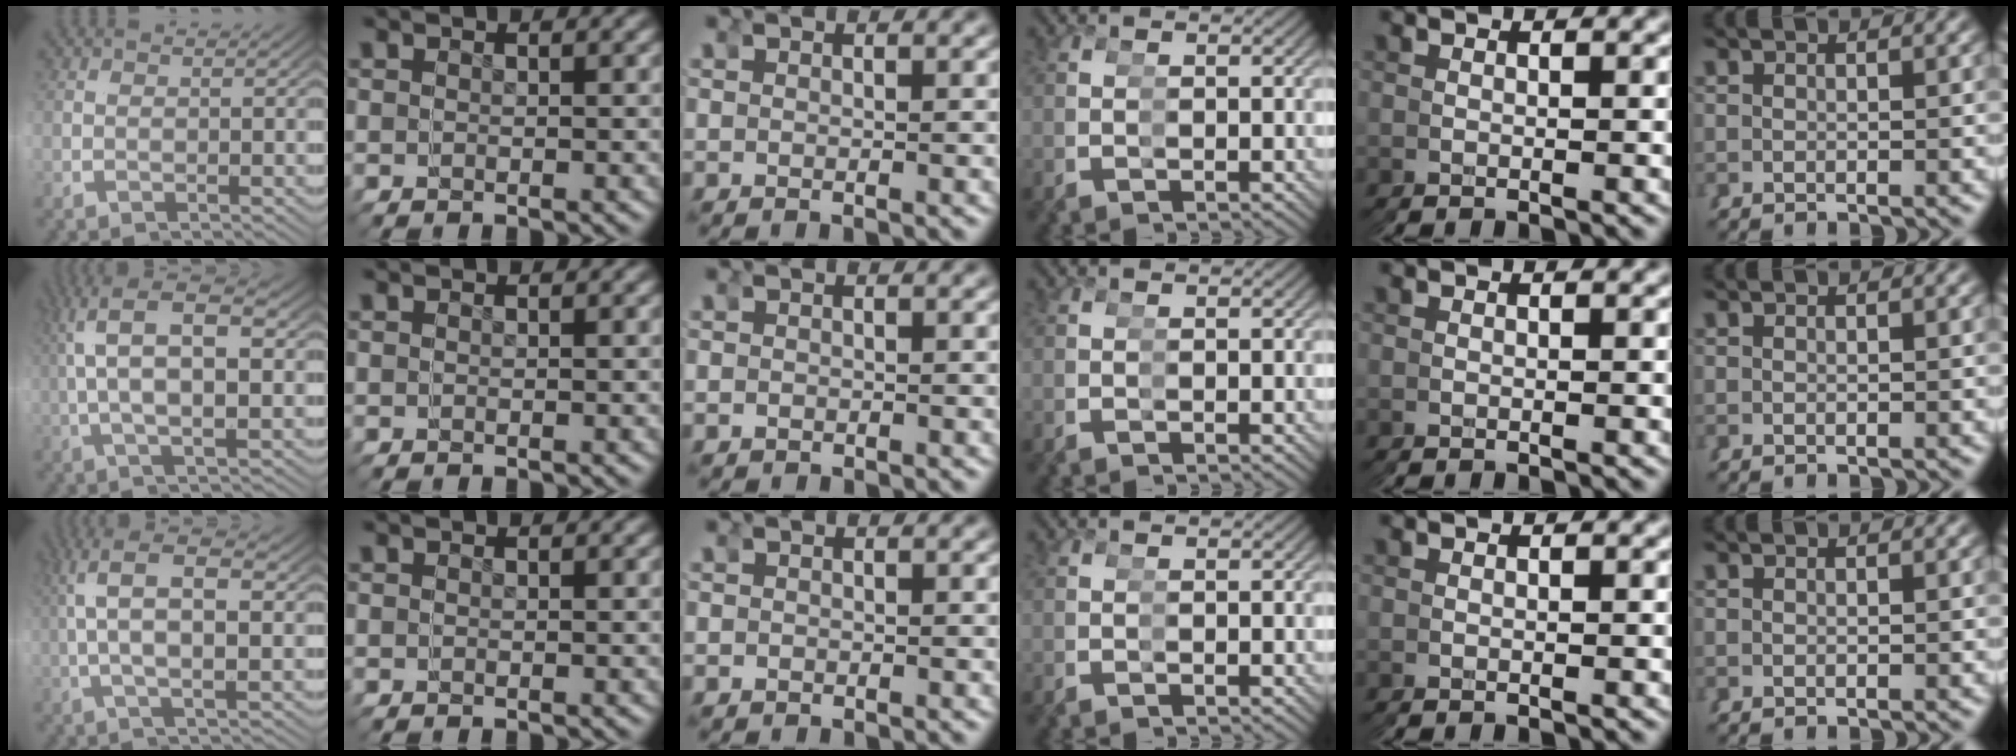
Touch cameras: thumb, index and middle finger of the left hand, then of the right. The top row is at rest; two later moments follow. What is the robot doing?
{"motion": "grasp_and_lifting", "object": "bandage"}